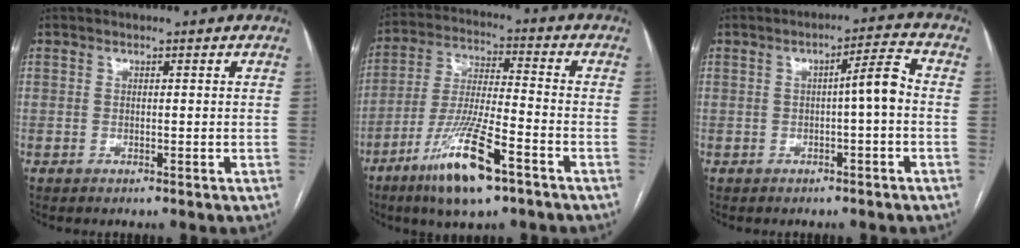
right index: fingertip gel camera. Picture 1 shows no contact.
{"total": 13.7, "force": [-7.8, 1.9, 11.1], "torque": [-0.220, -0.023, -0.141]}
{"total": 4.5, "force": [-0.4, 0.2, 4.5], "torque": [-0.064, 0.013, -0.007]}